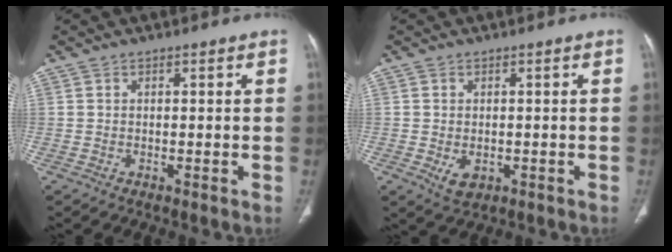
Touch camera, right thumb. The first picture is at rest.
{"total": 3.3, "force": [-0.8, 2.3, 2.2], "torque": [-0.032, 0.000, -0.002]}